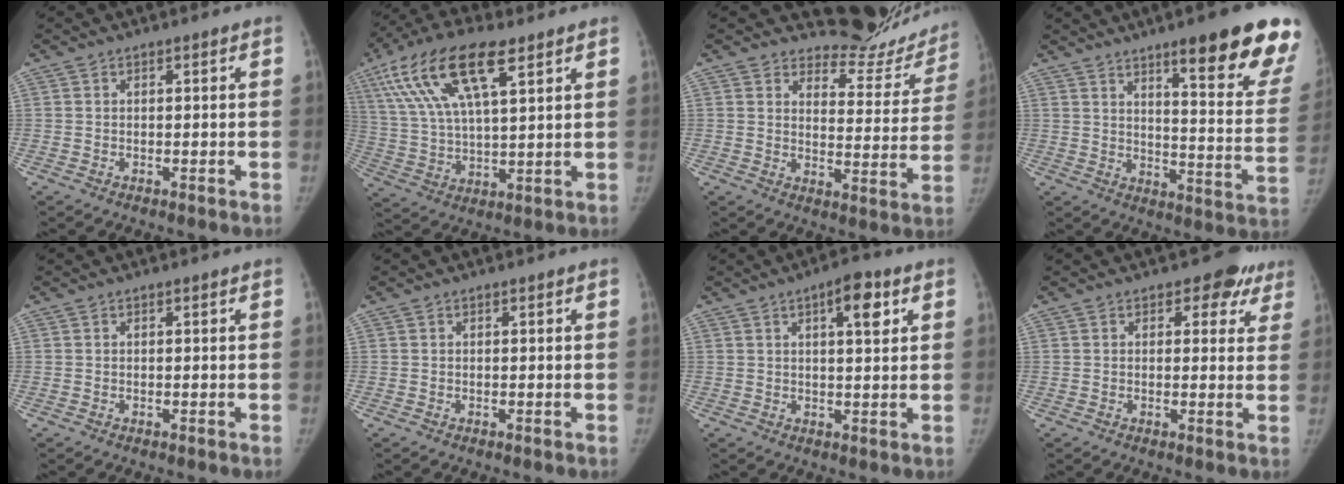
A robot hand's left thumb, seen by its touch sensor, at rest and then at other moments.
{"total": 18.4, "force": [9.0, 6.7, 14.6], "torque": [-0.284, -0.001, 0.167]}
{"total": 14.2, "force": [13.5, 4.4, 1.0], "torque": [0.039, -0.133, 0.152]}
{"total": 20.8, "force": [13.3, 3.0, 15.7], "torque": [-0.179, -0.072, 0.177]}
{"total": 0.0}
{"total": 0.0}
{"total": 6.3, "force": [2.7, 2.2, 5.3], "torque": [-0.063, -0.007, 0.034]}
{"total": 5.8, "force": [3.6, 3.9, 2.3], "torque": [0.014, -0.013, 0.031]}